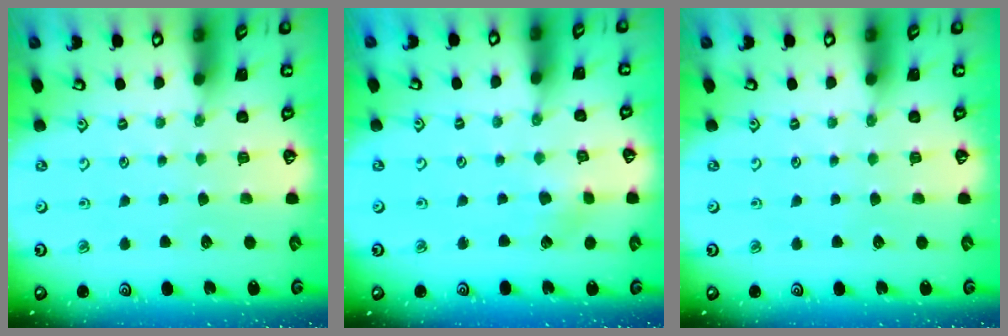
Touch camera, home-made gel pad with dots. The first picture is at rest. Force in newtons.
{"total": 2.7, "press": 2.7, "slide": 0.4}
{"total": 0.0}